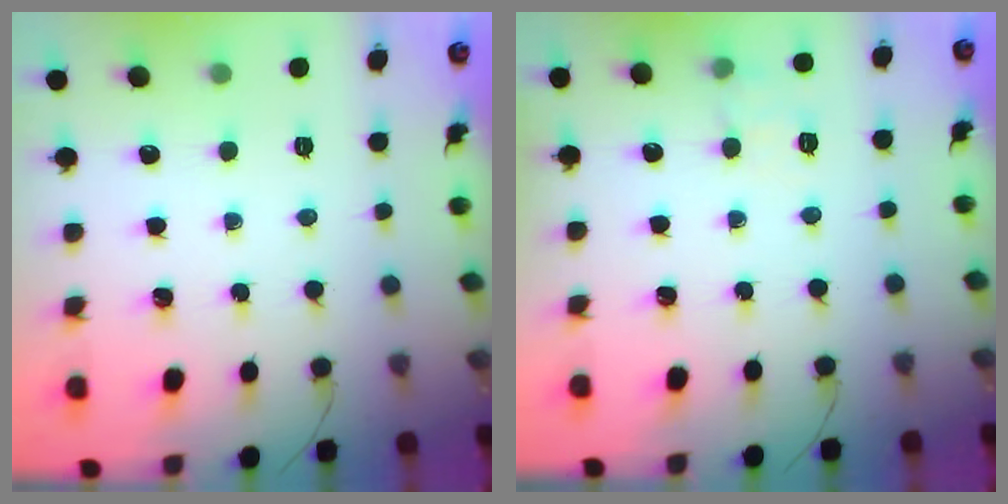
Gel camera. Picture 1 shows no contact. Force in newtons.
{"total": 7.1, "press": 6.8, "slide": 1.9}